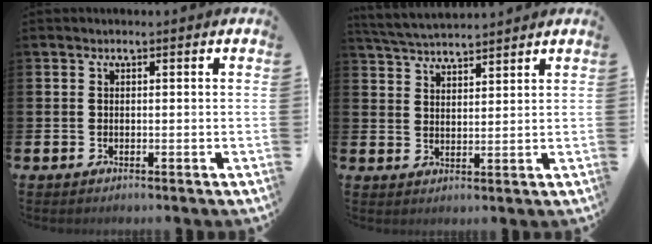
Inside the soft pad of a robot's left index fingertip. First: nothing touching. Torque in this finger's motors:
{"motor_torque": [0.34, -1.08, 0.17, 0.18]}